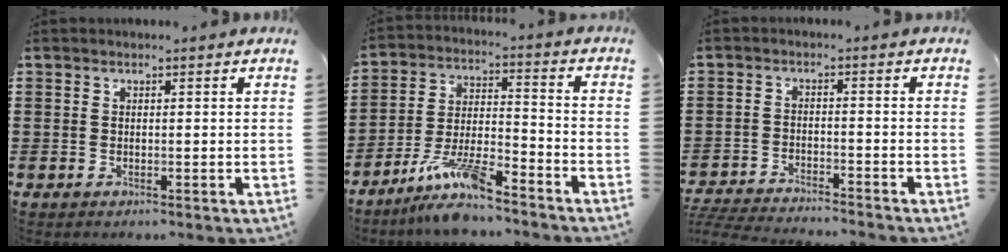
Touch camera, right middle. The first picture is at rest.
{"total": 9.4, "force": [-8.2, 1.3, 4.5], "torque": [-0.093, 0.010, -0.159]}
{"total": 4.1, "force": [-4.1, -0.1, 0.4], "torque": [-0.024, -0.007, -0.089]}